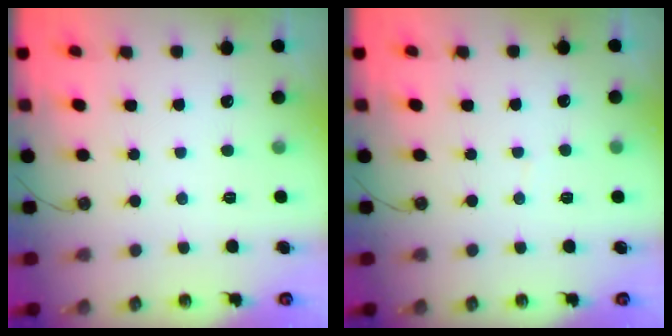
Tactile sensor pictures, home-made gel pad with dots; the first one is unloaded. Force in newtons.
{"total": 2.3, "press": 2.3, "slide": 0.3}